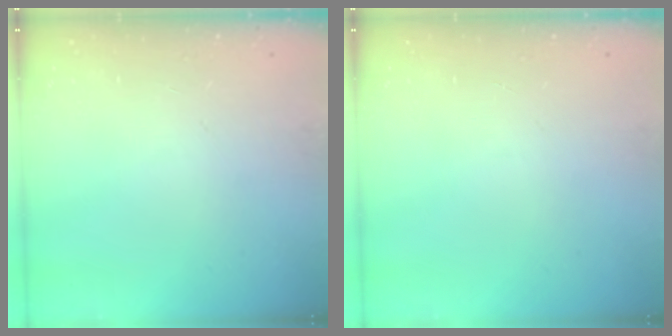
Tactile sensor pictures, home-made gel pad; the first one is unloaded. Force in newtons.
{"total": 0.0}